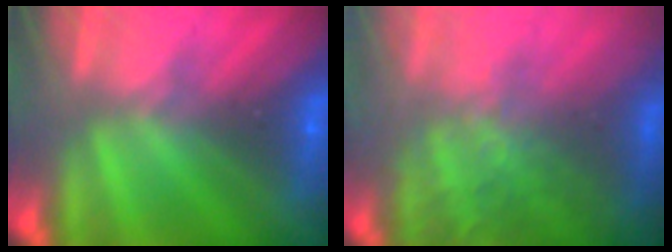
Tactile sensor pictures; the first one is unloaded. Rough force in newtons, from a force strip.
{"total": 7.4}